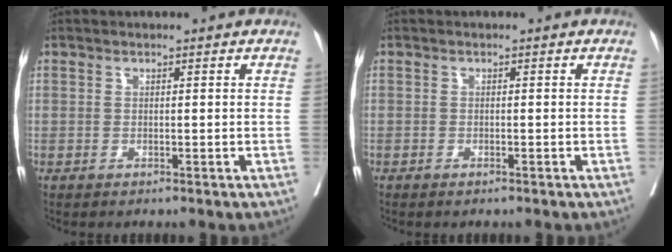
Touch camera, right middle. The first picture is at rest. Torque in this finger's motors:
{"motor_torque": [0.56, -1.58, 0.35, 0.09]}